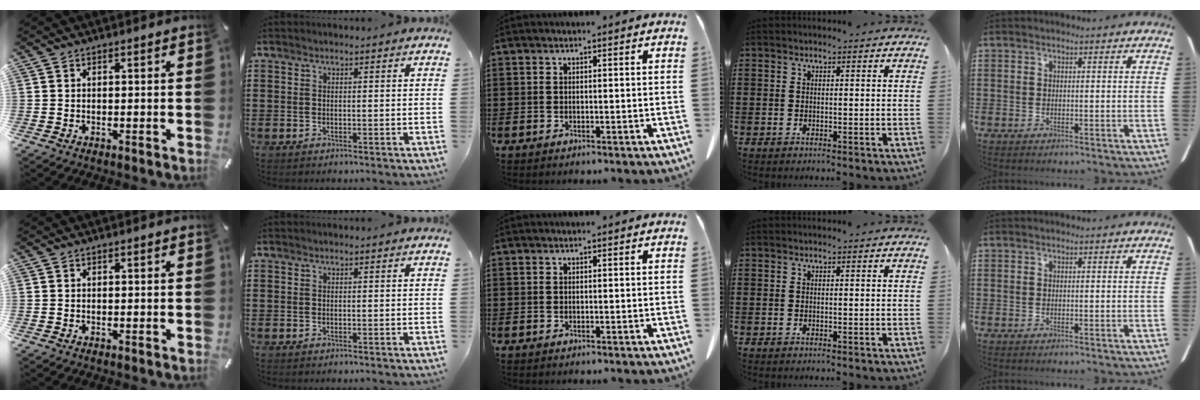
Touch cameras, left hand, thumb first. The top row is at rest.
{}